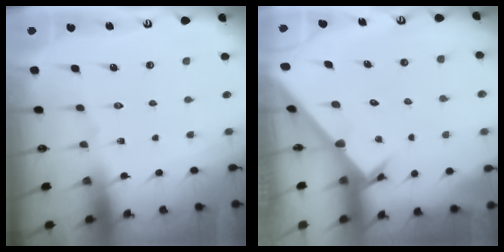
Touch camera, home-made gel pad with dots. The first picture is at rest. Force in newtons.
{"total": 2.7, "press": 2.7, "slide": 0.2}